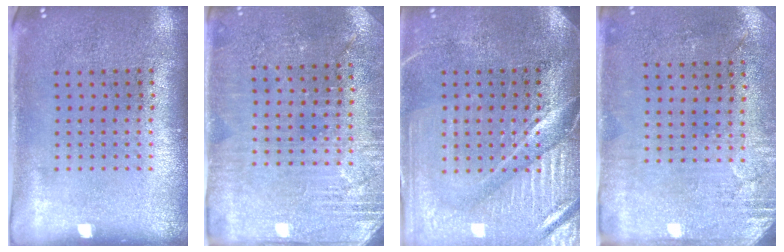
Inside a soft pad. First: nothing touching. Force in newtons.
{"total": 2.9, "press": 2.8, "slide": 0.4}
{"total": 4.2, "press": 3.8, "slide": 1.7}
{"total": 2.9, "press": 2.4, "slide": 1.6}